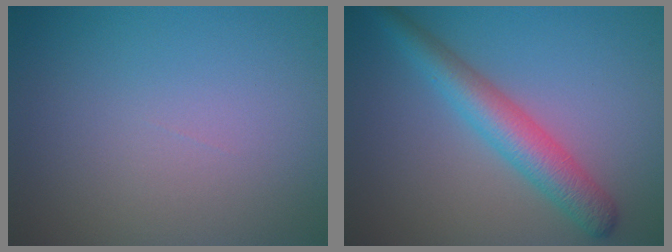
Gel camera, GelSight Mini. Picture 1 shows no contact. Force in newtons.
{"total": 4.5, "press": 4.5, "slide": 0.1}